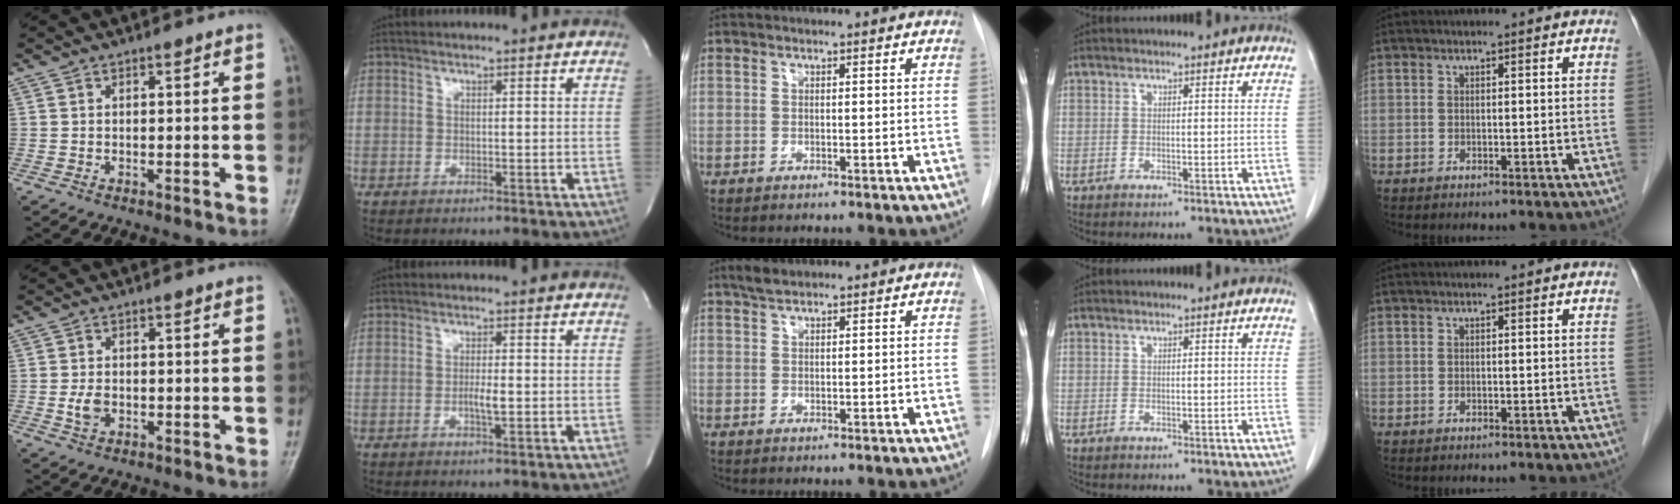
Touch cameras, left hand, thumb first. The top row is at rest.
{"thumb": {"total": 2.6, "force": [-0.5, 1.8, 1.8], "torque": [-0.032, 0.000, -0.009]}, "index": {"total": 2.3, "force": [-0.6, 0.3, 2.2], "torque": [-0.043, -0.003, -0.010]}, "middle": {"total": 2.1, "force": [1.7, 0.7, 0.9], "torque": [-0.021, 0.007, 0.033]}}